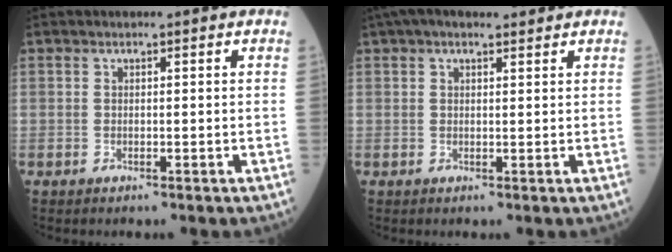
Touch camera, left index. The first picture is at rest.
{"total": 5.6, "force": [4.3, 1.8, 3.1], "torque": [-0.054, 0.037, 0.071]}